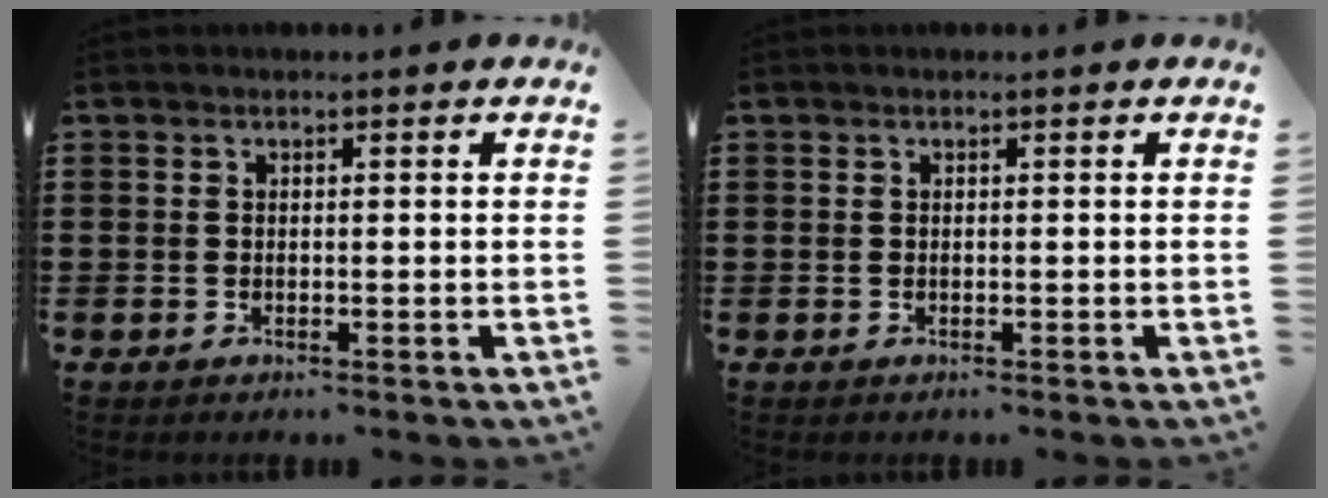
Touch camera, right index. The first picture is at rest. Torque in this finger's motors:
{"motor_torque": [-1.04, 1.10, -1.05, -0.21]}